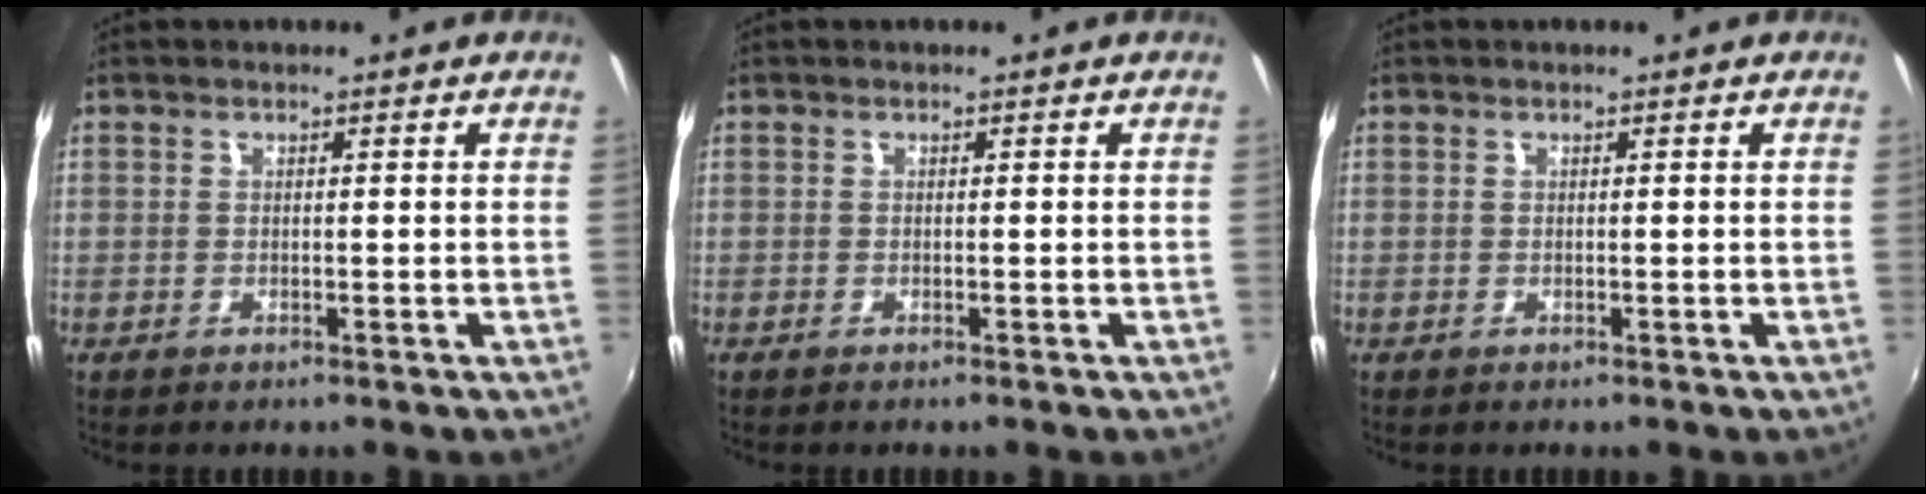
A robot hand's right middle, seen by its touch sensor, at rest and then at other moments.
{"total": 0.0}
{"total": 0.0}